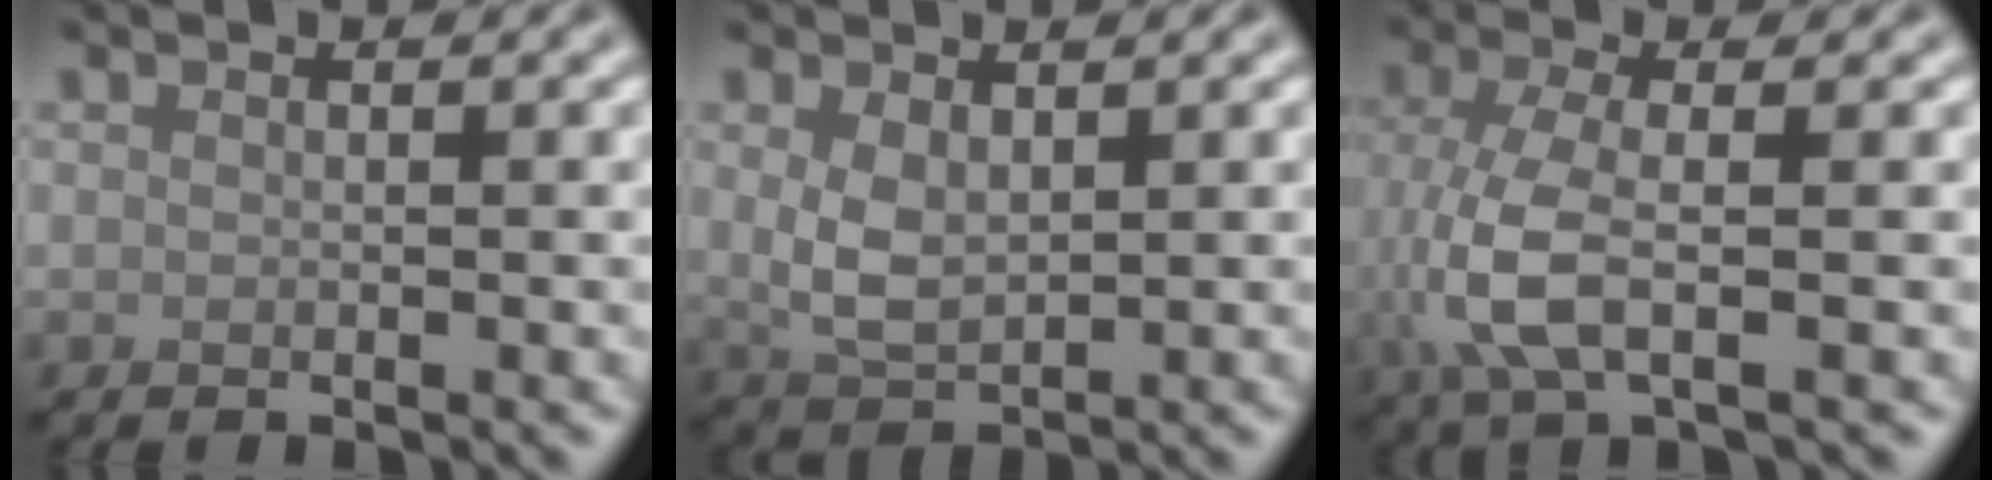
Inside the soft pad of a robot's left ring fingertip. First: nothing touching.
{"total": 3.2, "force": [0.7, 1.8, 2.5], "torque": [-0.057, -0.002, 0.019]}
{"total": 5.4, "force": [-1.1, 1.9, 4.9], "torque": [-0.122, -0.008, -0.022]}